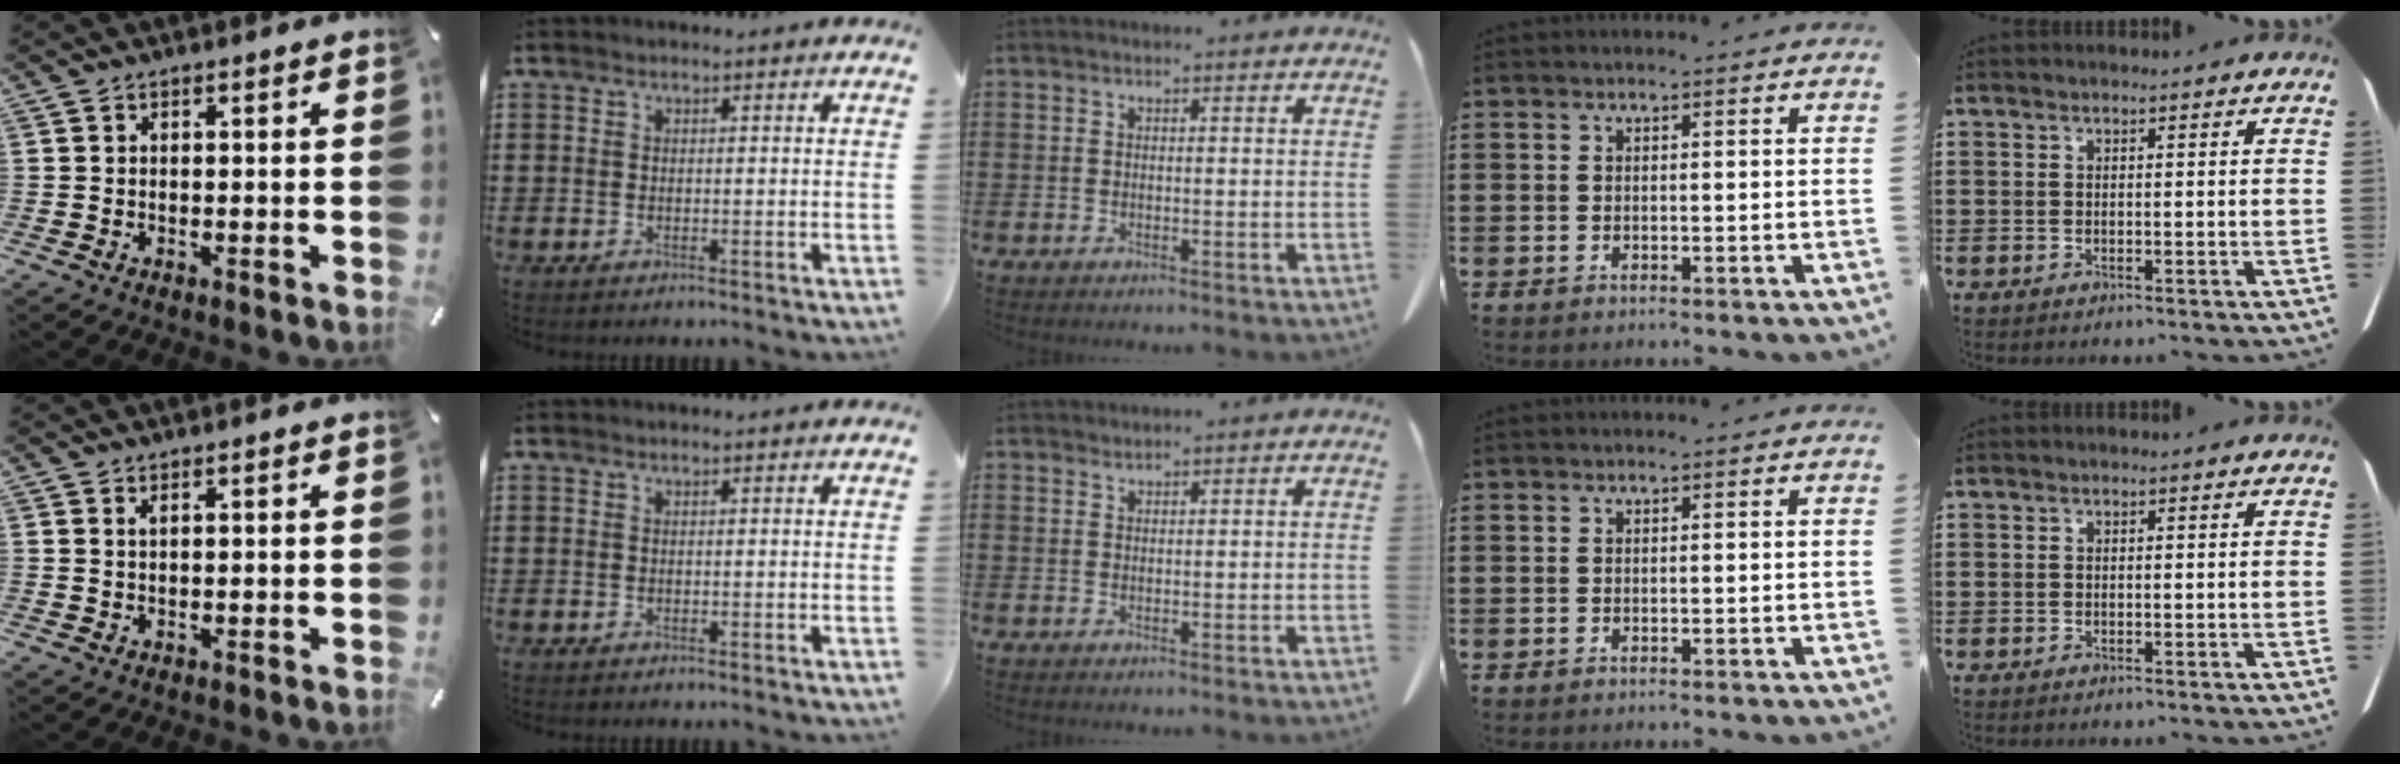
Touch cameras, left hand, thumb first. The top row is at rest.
{"thumb": {"total": 0.7, "force": [0.5, 0.0, 0.4], "torque": [-0.008, 0.000, 0.009]}, "middle": {"total": 0.9, "force": [0.9, 0.0, 0.0], "torque": [-0.003, -0.003, 0.019]}}